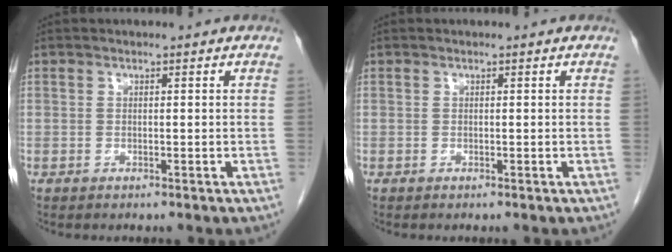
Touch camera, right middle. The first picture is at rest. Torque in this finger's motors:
{"motor_torque": [0.45, -0.39, 0.04, 0.01]}